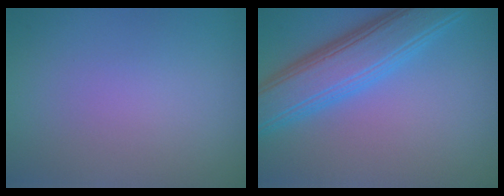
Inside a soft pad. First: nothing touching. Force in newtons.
{"total": 6.9, "press": 6.9, "slide": 0.1}